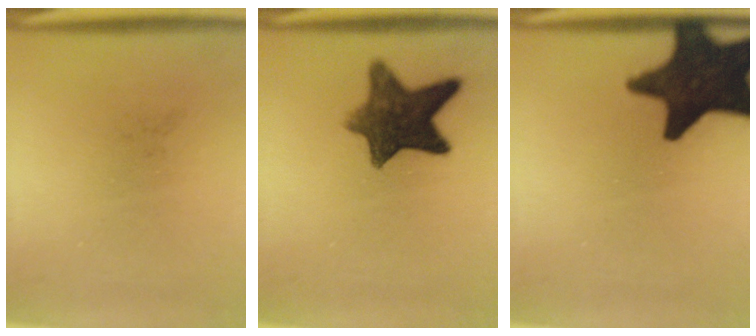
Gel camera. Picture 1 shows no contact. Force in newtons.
{"total": 10.2}
{"total": 17.8}